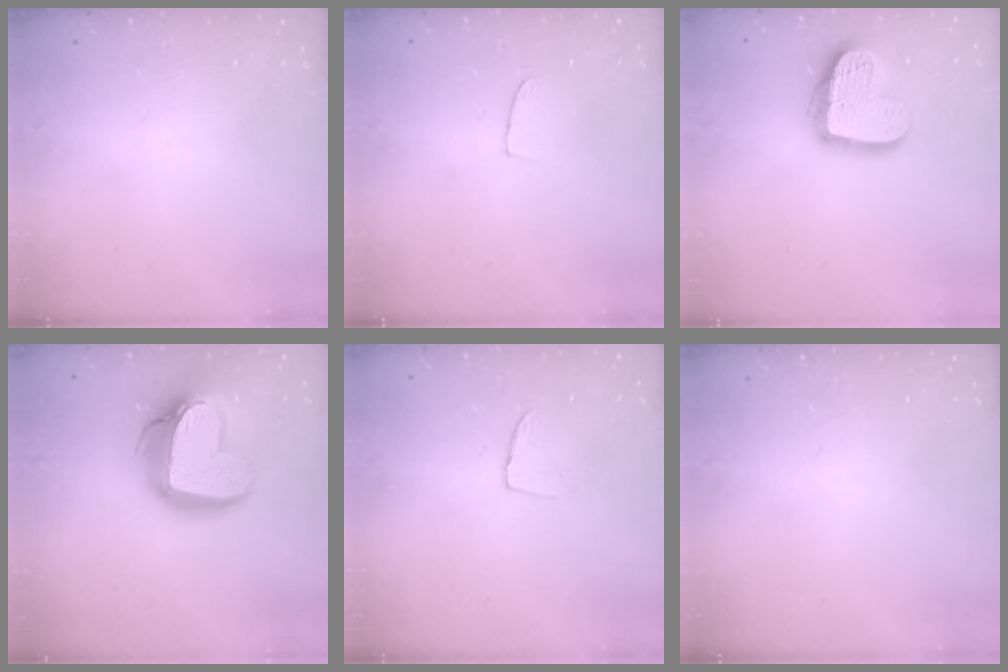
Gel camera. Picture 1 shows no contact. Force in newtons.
{"total": 2.5, "press": 2.5, "slide": 0.1}
{"total": 17.2, "press": 17.1, "slide": 1.5}
{"total": 18.9, "press": 18.8, "slide": 1.6}
{"total": 3.8, "press": 3.8, "slide": 0.3}
{"total": 0.0}